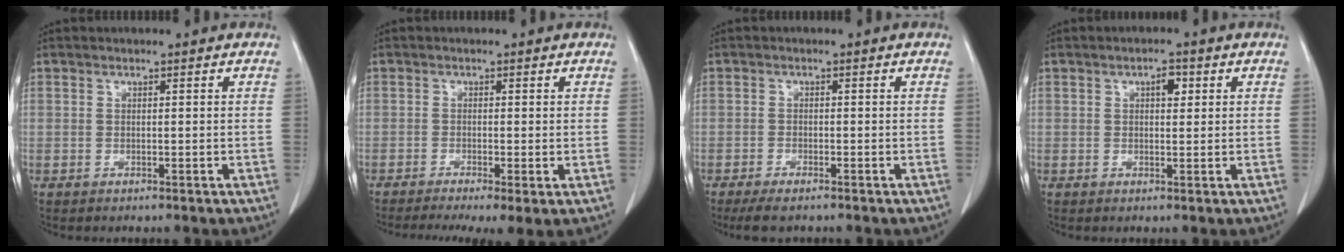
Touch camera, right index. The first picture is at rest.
{"total": 7.3, "force": [-4.7, 1.5, 5.4], "torque": [-0.085, -0.016, -0.078]}
{"total": 3.6, "force": [-2.9, 0.9, 2.0], "torque": [-0.037, -0.008, -0.045]}
{"total": 2.3, "force": [0.9, 1.1, 1.9], "torque": [-0.028, 0.004, 0.012]}